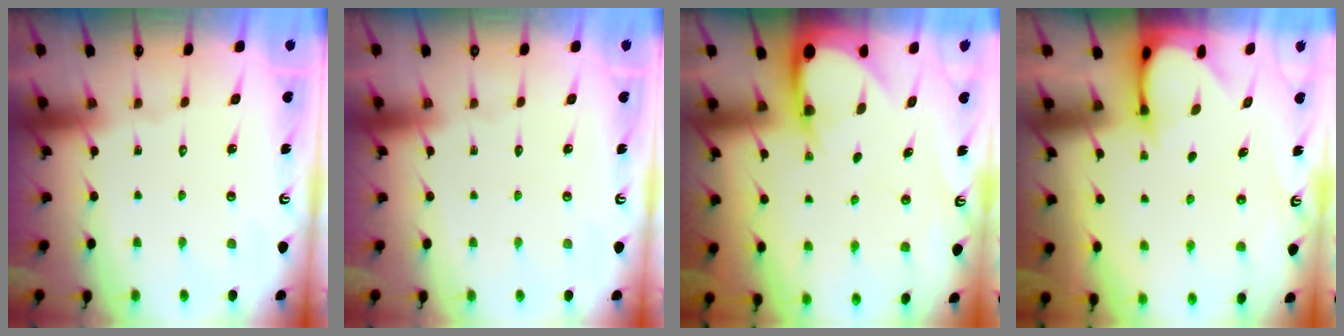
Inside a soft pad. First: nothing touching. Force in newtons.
{"total": 0.0}
{"total": 4.7, "press": 4.6, "slide": 0.8}
{"total": 3.5, "press": 3.4, "slide": 0.3}